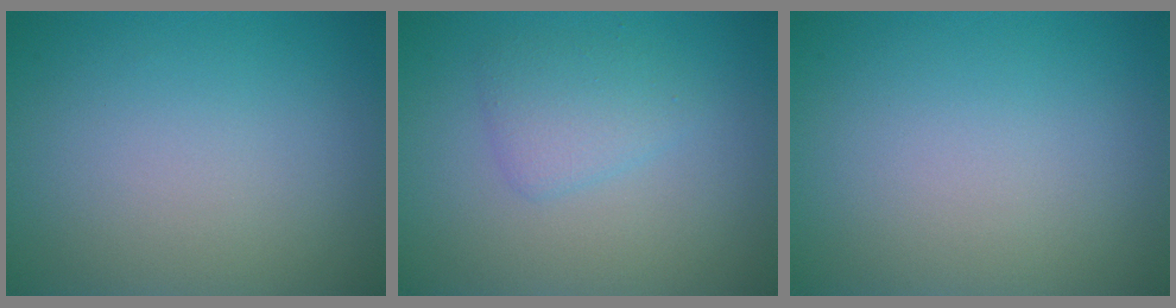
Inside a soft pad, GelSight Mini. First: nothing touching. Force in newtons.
{"total": 2.1, "press": 2.1, "slide": 0.0}
{"total": 0.0}